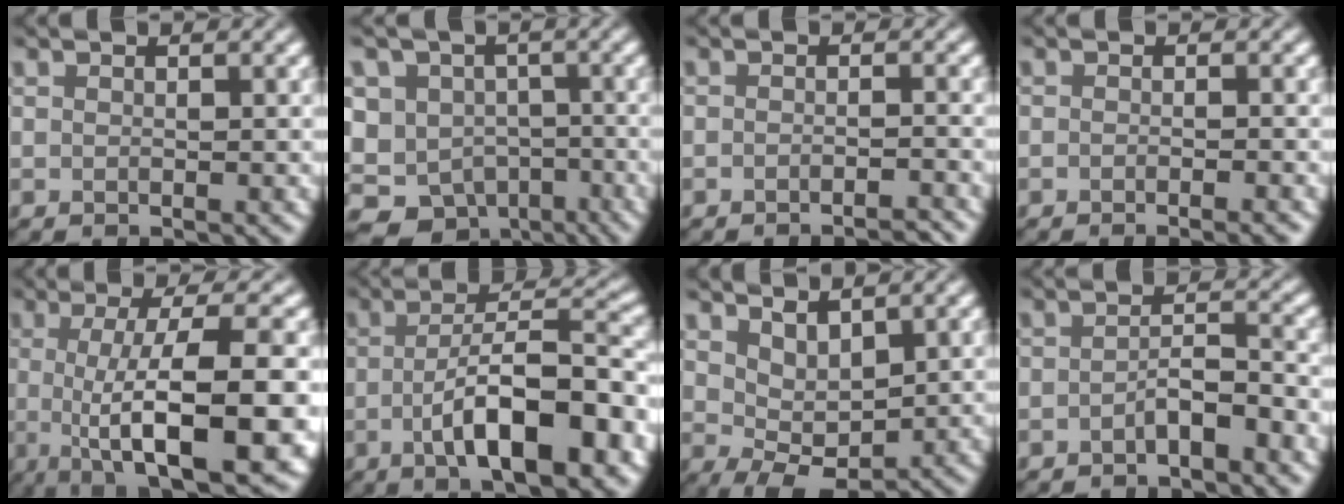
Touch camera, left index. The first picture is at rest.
{"total": 11.1, "force": [-6.0, 8.7, 3.3], "torque": [-0.066, -0.021, -0.087]}
{"total": 1.8, "force": [-1.7, 0.1, 0.7], "torque": [-0.001, -0.001, -0.032]}
{"total": 1.8, "force": [-1.2, 0.3, 1.3], "torque": [-0.009, -0.005, -0.020]}
{"total": 12.7, "force": [-2.4, 3.3, 12.1], "torque": [-0.154, -0.006, -0.032]}
{"total": 10.3, "force": [-3.1, 3.3, 9.2], "torque": [-0.135, 0.002, -0.052]}
{"total": 2.7, "force": [1.2, 1.4, 2.0], "torque": [-0.043, -0.014, 0.023]}
{"total": 2.5, "force": [-1.8, 0.7, 1.6], "torque": [-0.028, 0.009, -0.035]}